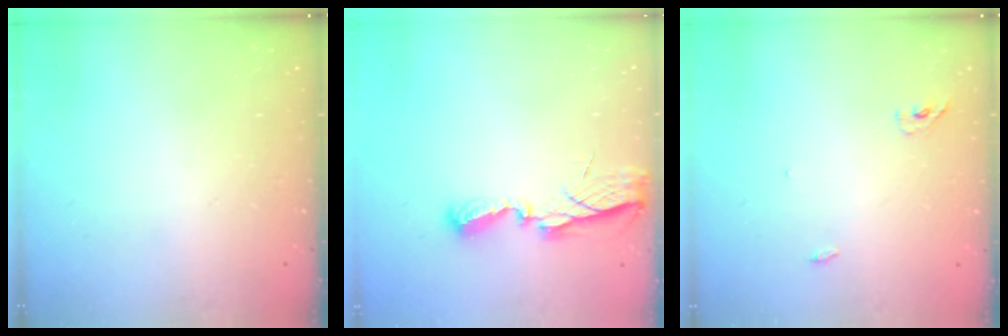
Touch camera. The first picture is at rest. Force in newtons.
{"total": 6.2, "press": 6.2, "slide": 0.0}
{"total": 6.0, "press": 2.8, "slide": 5.3}